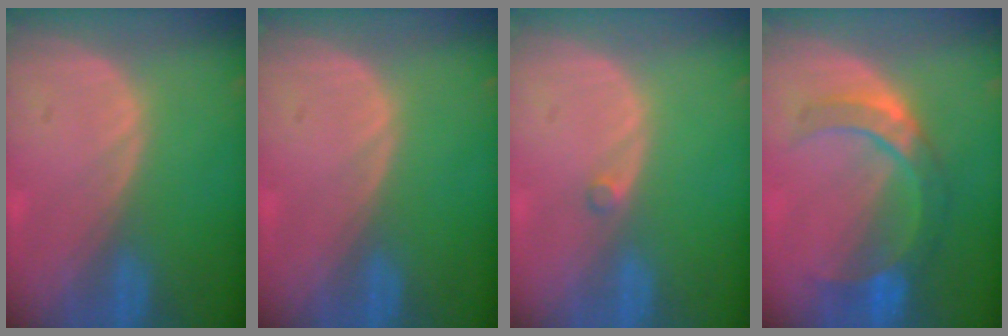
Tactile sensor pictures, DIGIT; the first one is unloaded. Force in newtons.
{"total": 0.0}
{"total": 0.7, "press": 0.7, "slide": 0.1}
{"total": 7.0, "press": 6.9, "slide": 1.0}